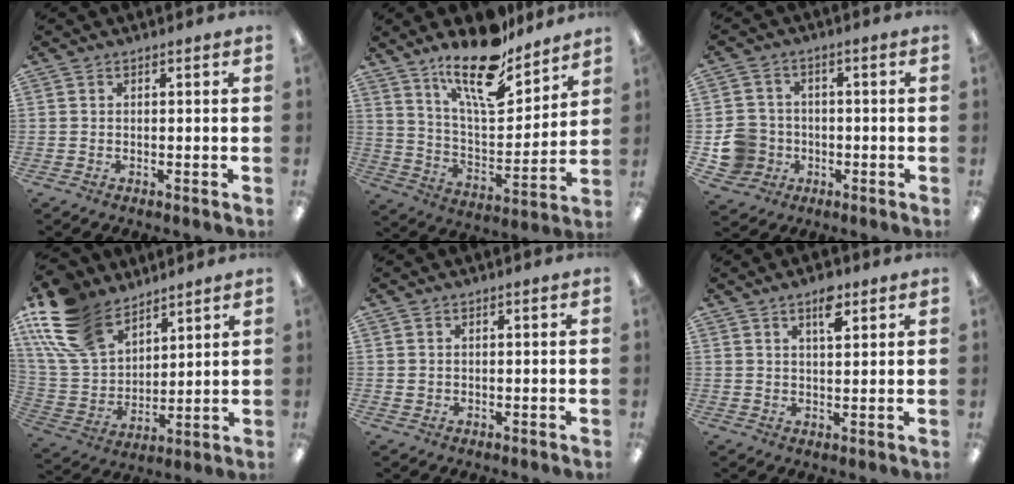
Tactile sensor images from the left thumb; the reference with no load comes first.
{"total": 17.8, "force": [13.6, 6.0, 9.9], "torque": [-0.173, -0.081, 0.230]}
{"total": 8.6, "force": [-1.8, 8.1, 2.2], "torque": [-0.067, 0.020, -0.024]}
{"total": 18.3, "force": [12.3, 10.7, 8.3], "torque": [-0.196, -0.053, 0.237]}
{"total": 0.9, "force": [0.4, 0.8, 0.0], "torque": [-0.001, 0.004, 0.007]}
{"total": 5.8, "force": [3.6, 2.4, 3.9], "torque": [-0.053, -0.011, 0.056]}